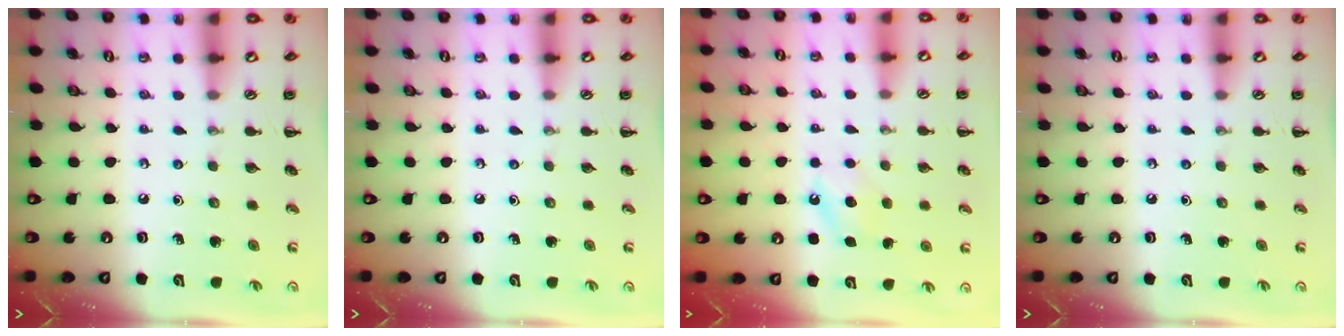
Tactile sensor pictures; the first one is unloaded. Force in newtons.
{"total": 0.0}
{"total": 7.2, "press": 7.0, "slide": 1.9}
{"total": 0.0}